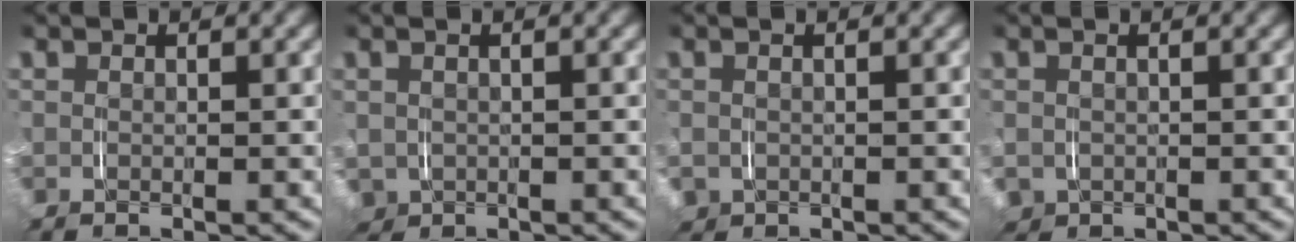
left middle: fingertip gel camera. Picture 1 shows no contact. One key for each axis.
{"total": 2.6, "fx": -0.9, "fy": 2.3, "fz": 0.8, "tx": -0.036, "ty": -0.021, "tz": -0.009}
{"total": 1.6, "fx": -0.7, "fy": 1.4, "fz": 0.4, "tx": -0.021, "ty": -0.012, "tz": -0.009}
{"total": 1.9, "fx": -0.8, "fy": 1.7, "fz": 0.5, "tx": -0.026, "ty": -0.016, "tz": -0.009}